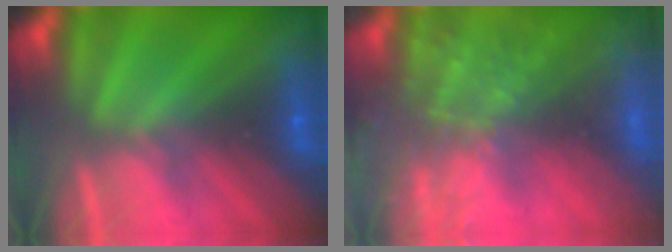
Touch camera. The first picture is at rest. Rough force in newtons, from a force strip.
{"total": 8.5}